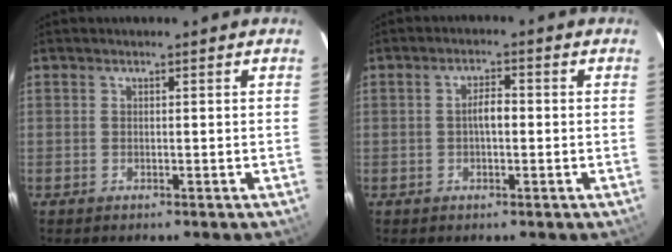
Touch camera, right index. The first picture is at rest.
{"total": 2.9, "force": [-0.2, 1.2, 2.7], "torque": [-0.049, 0.009, -0.002]}